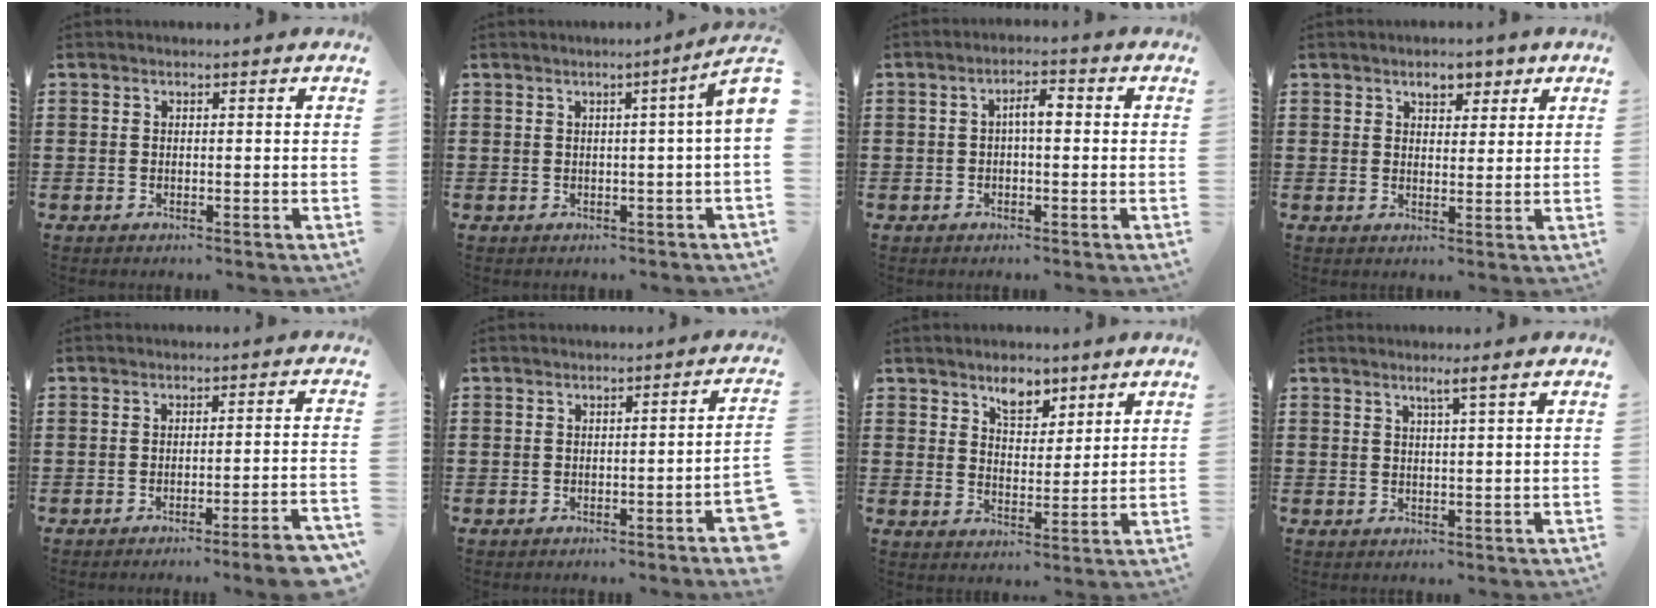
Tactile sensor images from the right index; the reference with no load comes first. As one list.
[{"total": 2.8, "force": [-0.1, -0.5, 2.8], "torque": [-0.047, -0.005, -0.004]}, {"total": 3.0, "force": [-0.1, 0.9, 2.9], "torque": [-0.055, 0.007, -0.005]}, {"total": 3.5, "force": [2.4, 2.0, 1.6], "torque": [-0.024, 0.004, 0.039]}, {"total": 4.0, "force": [-3.1, -0.5, 2.5], "torque": [-0.040, -0.014, -0.058]}, {"total": 2.8, "force": [-1.4, -0.2, 2.4], "torque": [-0.036, -0.007, -0.024]}, {"total": 5.1, "force": [3.9, 2.5, 2.1], "torque": [-0.038, -0.002, 0.069]}, {"total": 2.1, "force": [1.2, -0.4, 1.6], "torque": [-0.032, -0.004, 0.019]}]